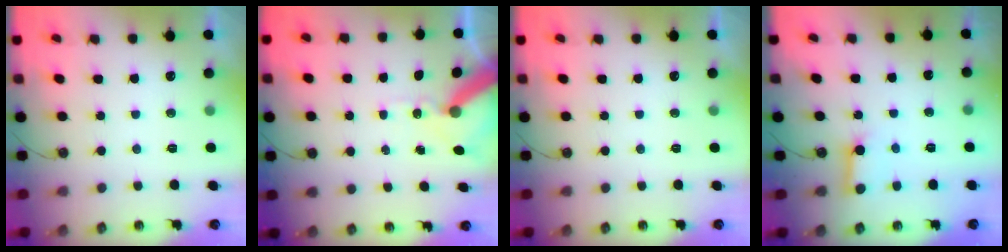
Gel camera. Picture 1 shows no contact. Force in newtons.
{"total": 10.3, "press": 10.2, "slide": 1.4}
{"total": 0.0}
{"total": 6.0, "press": 5.9, "slide": 0.6}